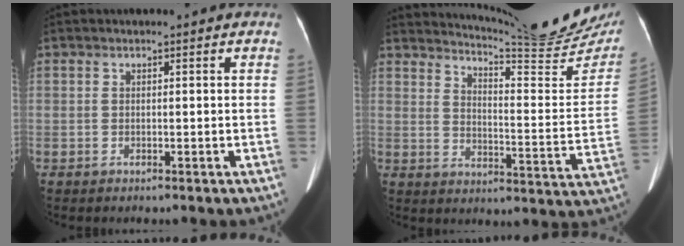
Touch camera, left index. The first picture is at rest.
{"total": 19.9, "force": [18.7, 0.5, 6.8], "torque": [-0.106, -0.093, 0.231]}